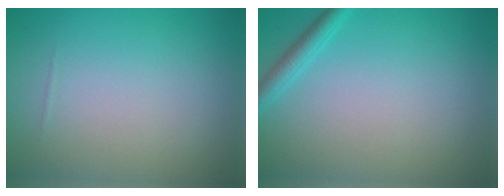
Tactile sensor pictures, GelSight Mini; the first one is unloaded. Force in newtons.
{"total": 1.8, "press": 1.7, "slide": 0.1}